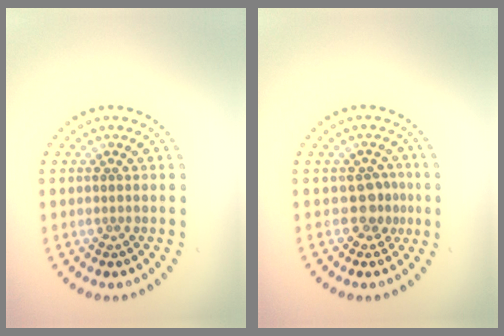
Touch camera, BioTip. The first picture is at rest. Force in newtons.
{"total": 2.0, "press": 1.6, "slide": 1.1}